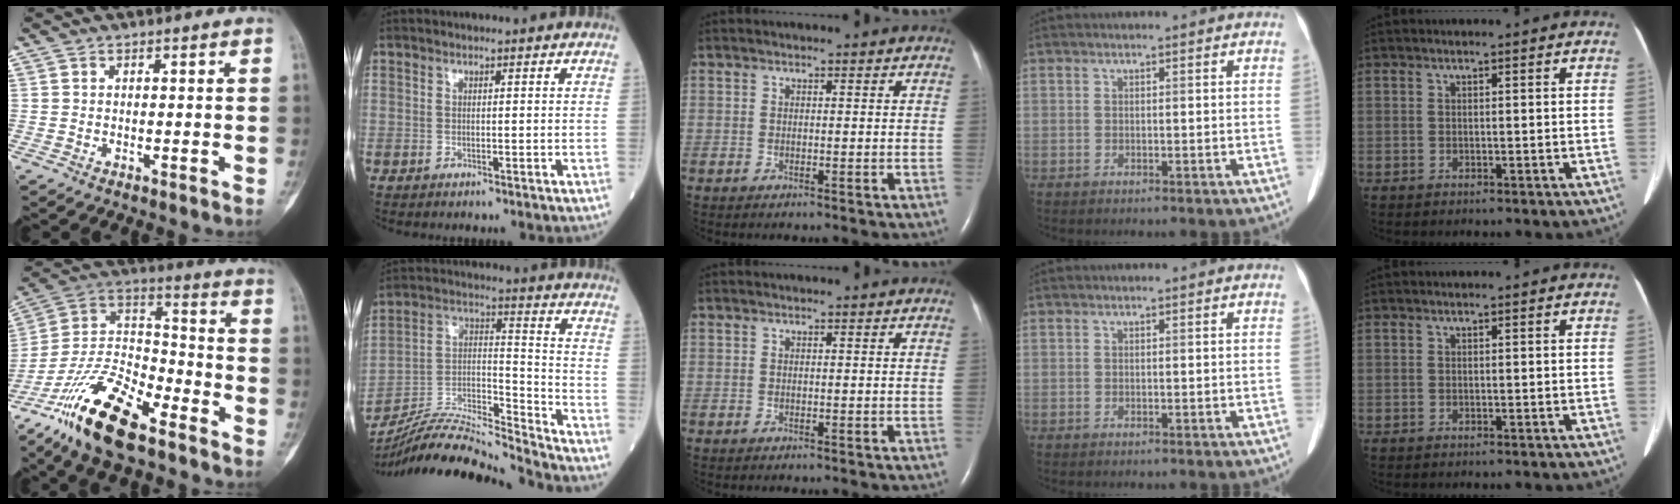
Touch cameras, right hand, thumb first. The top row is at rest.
{"thumb": {"total": 19.3, "force": [-13.0, 6.9, 12.6], "torque": [-0.237, 0.072, -0.240]}, "index": {"total": 17.2, "force": [-16.5, -0.6, 4.8], "torque": [-0.083, 0.024, -0.293]}}